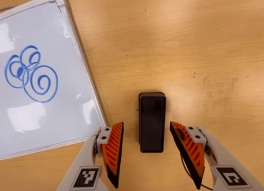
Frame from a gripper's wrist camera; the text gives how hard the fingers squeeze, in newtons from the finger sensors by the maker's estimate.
{"total": 0.0}